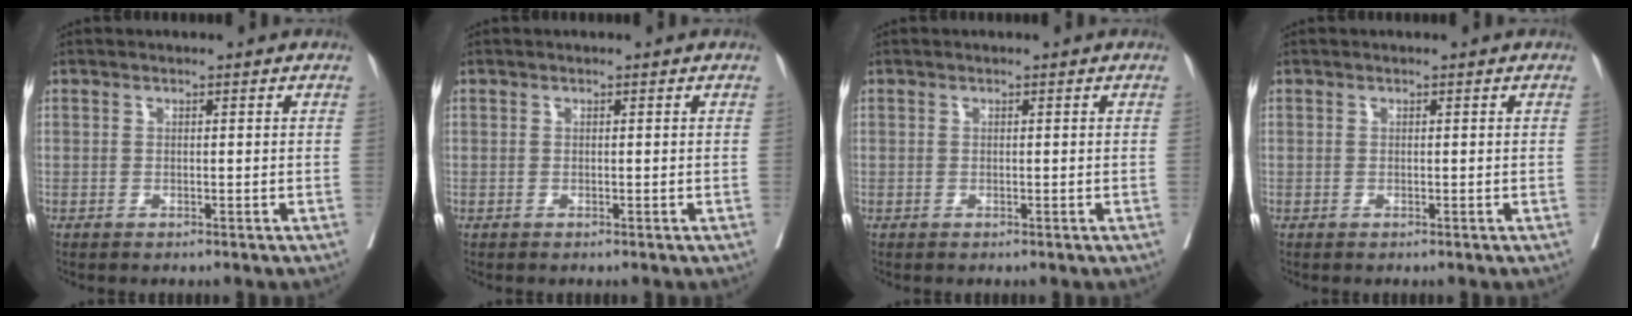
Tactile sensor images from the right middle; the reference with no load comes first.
{"total": 0.0}
{"total": 0.0}
{"total": 0.0}